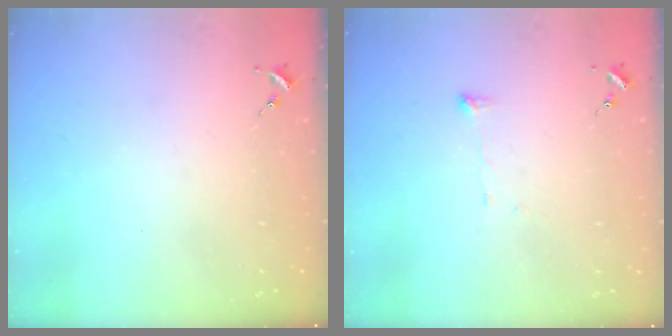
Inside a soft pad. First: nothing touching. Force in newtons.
{"total": 4.3, "press": 4.2, "slide": 0.5}